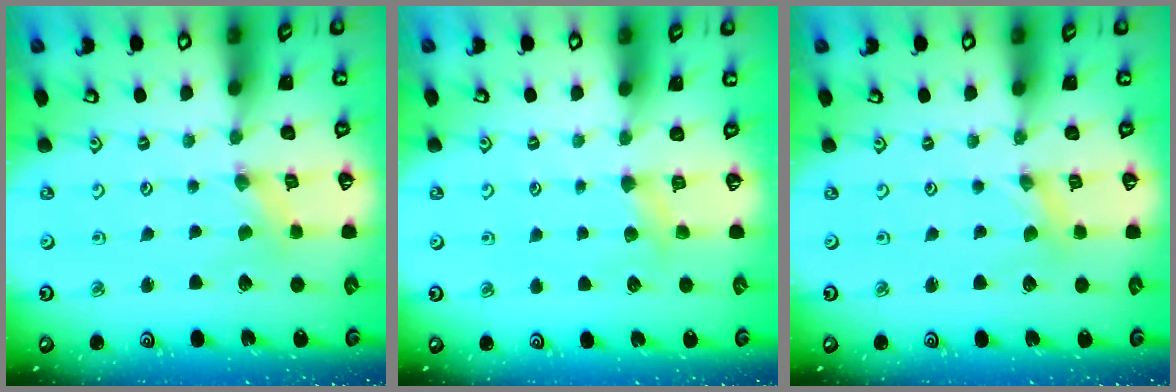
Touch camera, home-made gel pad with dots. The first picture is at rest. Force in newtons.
{"total": 3.8, "press": 3.8, "slide": 0.6}
{"total": 0.0}